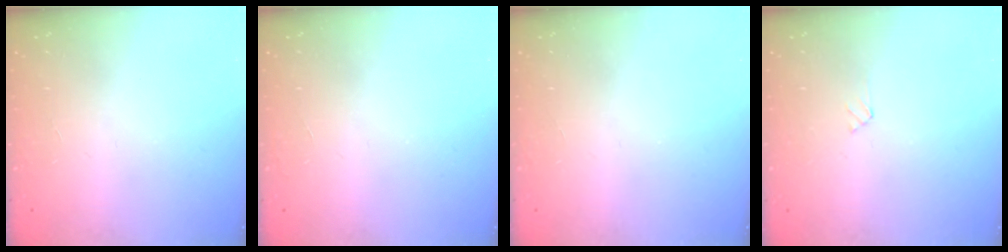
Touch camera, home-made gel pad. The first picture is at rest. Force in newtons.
{"total": 0.0}
{"total": 0.0}
{"total": 2.7, "press": 2.7, "slide": 0.3}